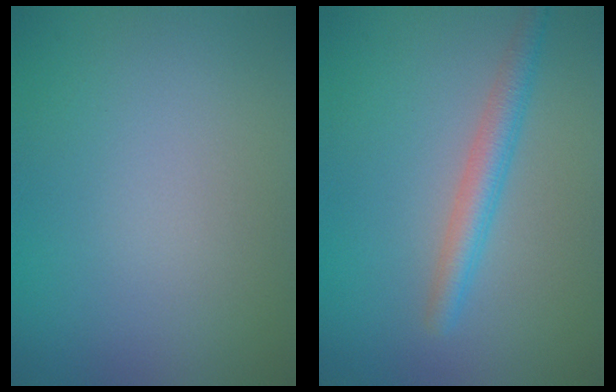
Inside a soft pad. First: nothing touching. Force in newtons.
{"total": 2.8, "press": 2.8, "slide": 0.1}